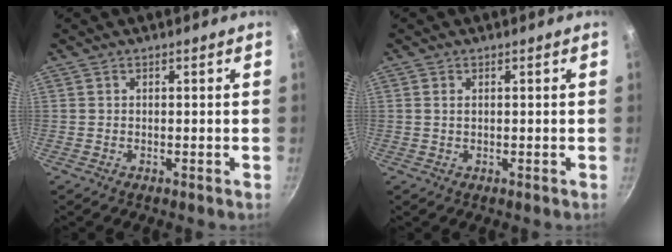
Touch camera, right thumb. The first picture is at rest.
{"total": 1.1, "force": [0.3, 0.6, 0.8], "torque": [-0.015, 0.002, 0.004]}